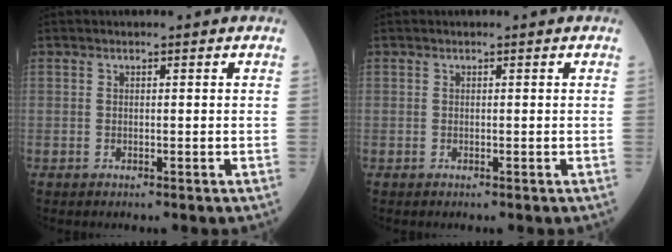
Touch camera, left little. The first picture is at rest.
{"total": 0.0}